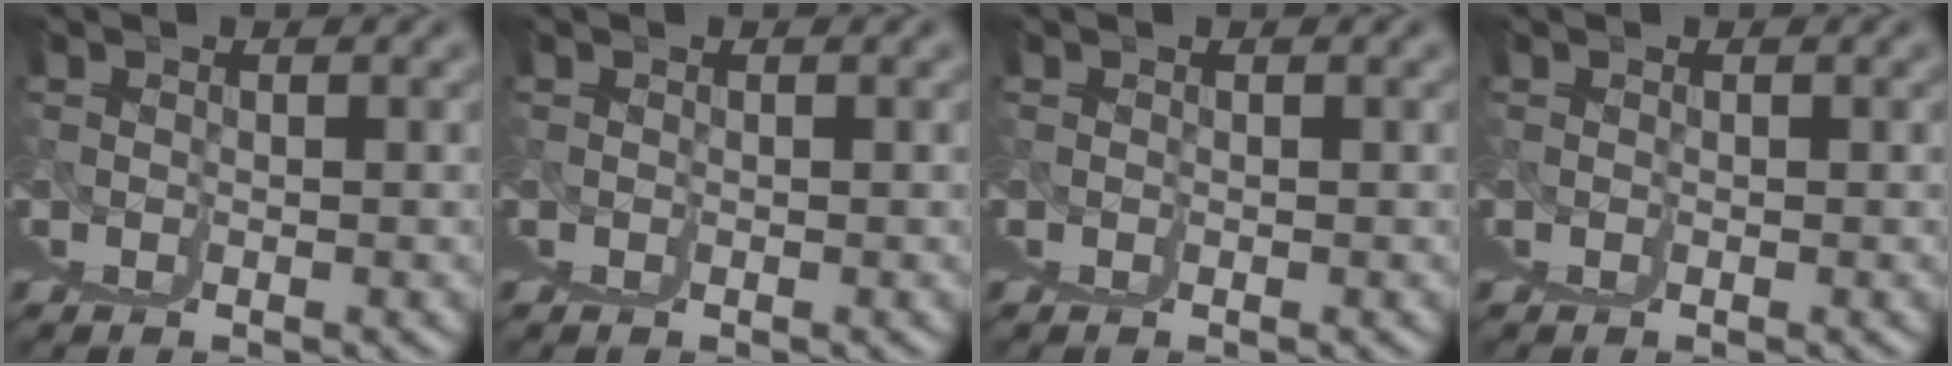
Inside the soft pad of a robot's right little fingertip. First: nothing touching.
{"total": 0.0}
{"total": 0.0}
{"total": 0.0}